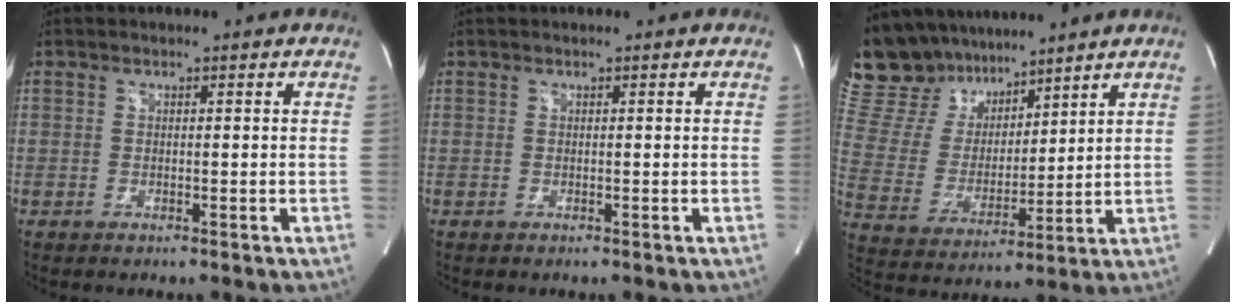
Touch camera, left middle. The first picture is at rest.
{"total": 0.0}
{"total": 14.5, "force": [12.6, 6.5, 2.9], "torque": [-0.071, 0.024, 0.243]}